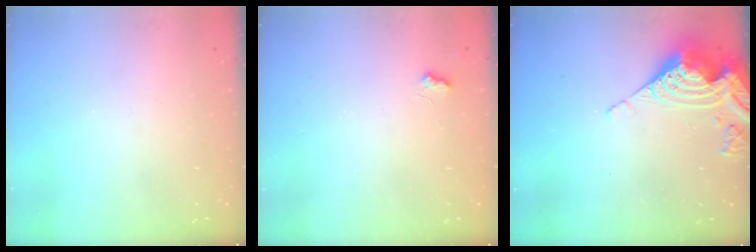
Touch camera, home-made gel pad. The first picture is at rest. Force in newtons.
{"total": 3.8, "press": 3.8, "slide": 0.5}
{"total": 12.4, "press": 12.3, "slide": 1.5}